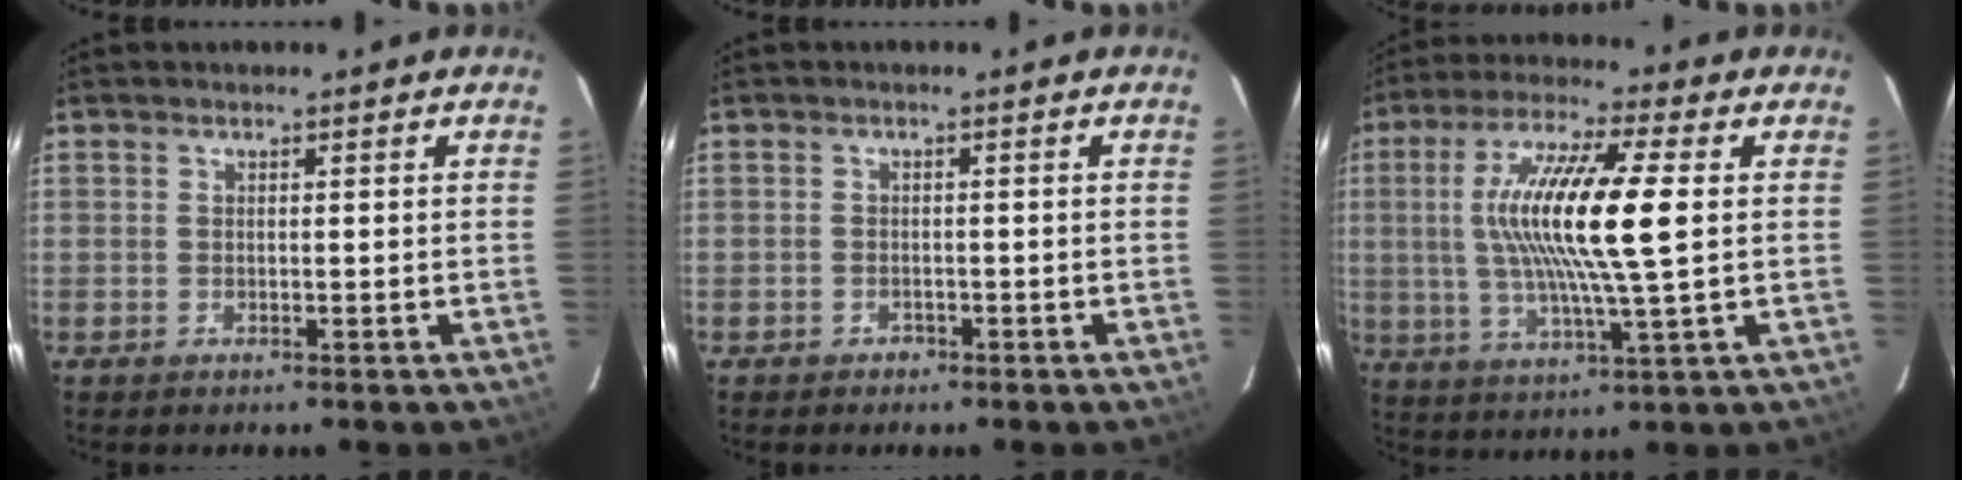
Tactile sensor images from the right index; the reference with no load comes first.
{"total": 1.6, "force": [-1.1, 1.2, 0.1], "torque": [-0.002, 0.006, -0.015]}
{"total": 16.3, "force": [1.7, 1.6, 16.1], "torque": [-0.302, 0.003, 0.028]}